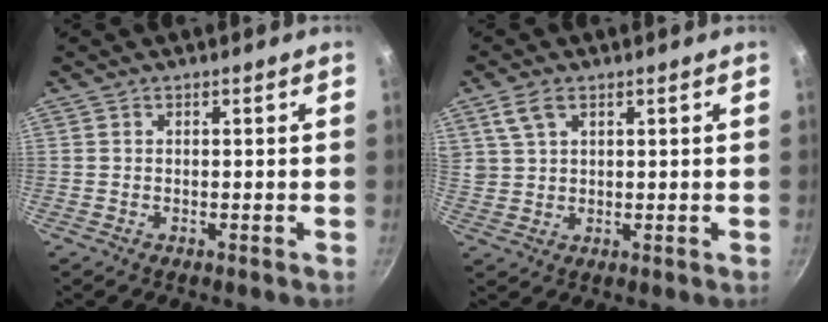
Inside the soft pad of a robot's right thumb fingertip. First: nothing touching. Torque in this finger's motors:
{"motor_torque": [0.03, 0.04, 0.45, 0.42, 0.19]}